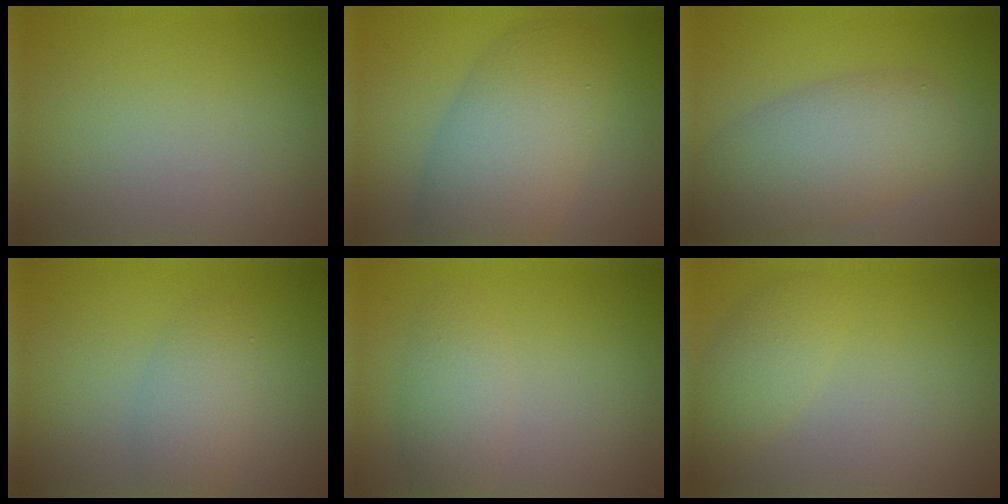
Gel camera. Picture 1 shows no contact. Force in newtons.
{"total": 7.5, "press": 7.5, "slide": 0.3}
{"total": 6.5, "press": 6.5, "slide": 0.4}
{"total": 2.7, "press": 2.7, "slide": 0.2}
{"total": 2.4, "press": 2.4, "slide": 0.1}
{"total": 2.3, "press": 2.3, "slide": 0.1}